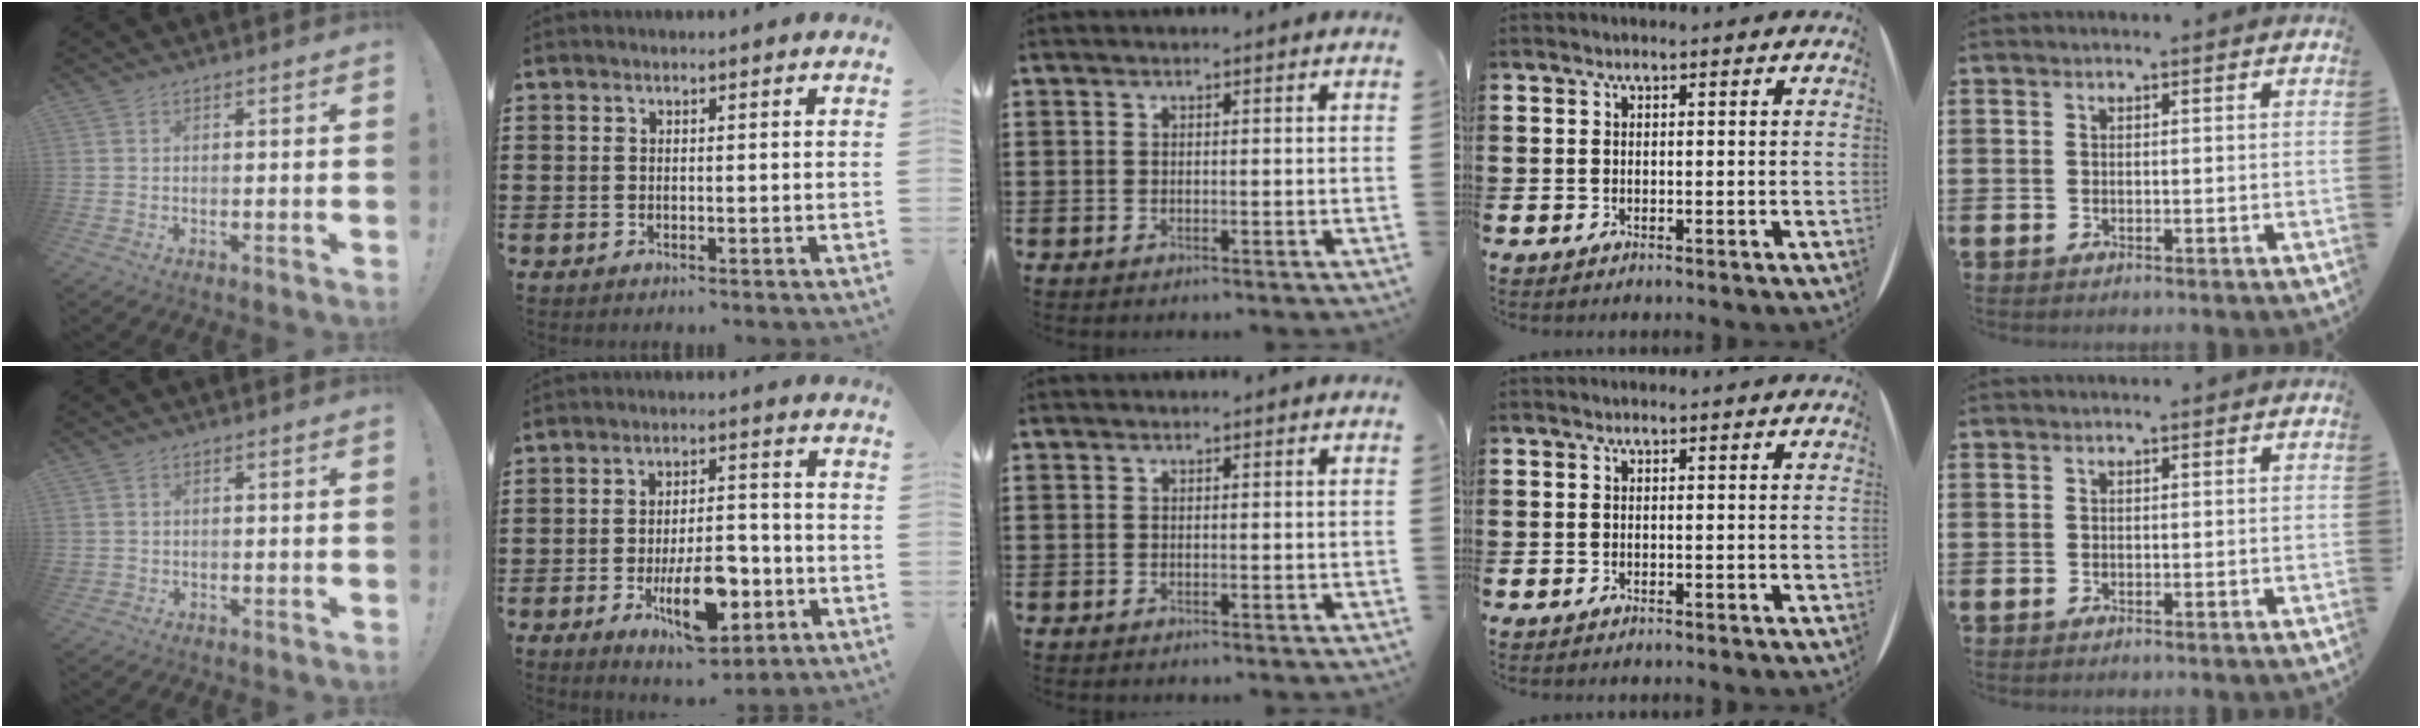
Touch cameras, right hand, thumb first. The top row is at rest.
{"thumb": {"total": 0.9, "force": [0.1, 0.8, 0.3], "torque": [-0.012, 0.005, 0.003]}, "index": {"total": 10.4, "force": [-3.9, 4.5, 8.5], "torque": [-0.142, -0.003, -0.067]}}